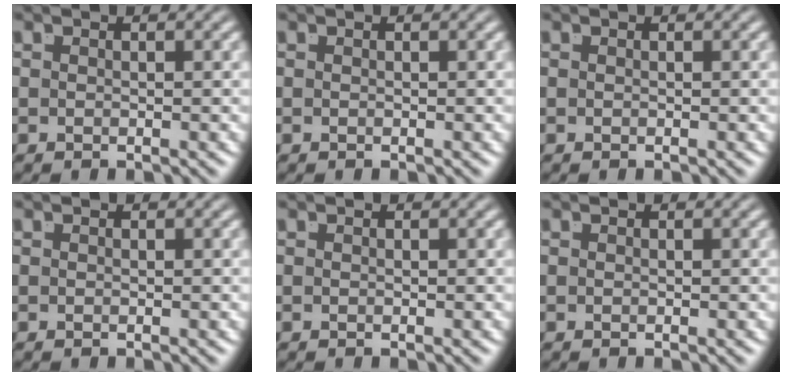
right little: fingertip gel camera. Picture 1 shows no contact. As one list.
[{"total": 0.0}, {"total": 0.0}, {"total": 0.0}, {"total": 0.0}, {"total": 0.0}]